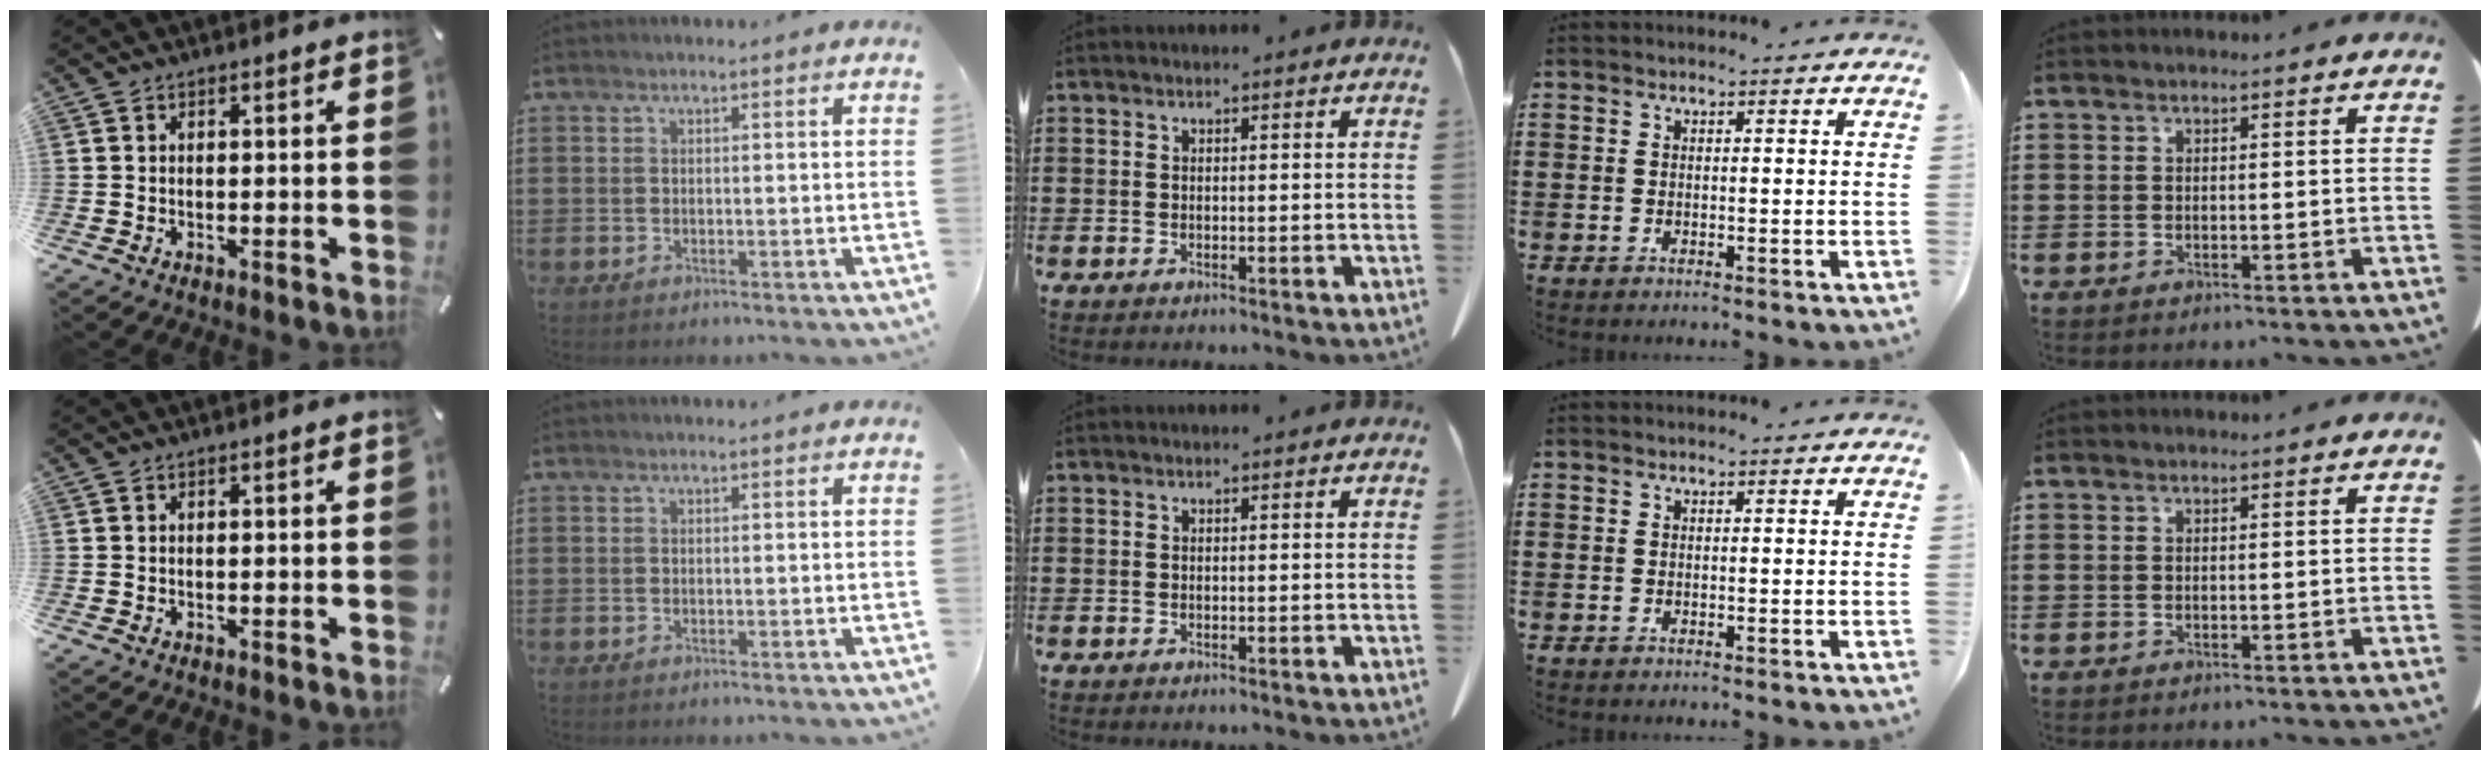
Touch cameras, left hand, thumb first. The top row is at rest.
{}